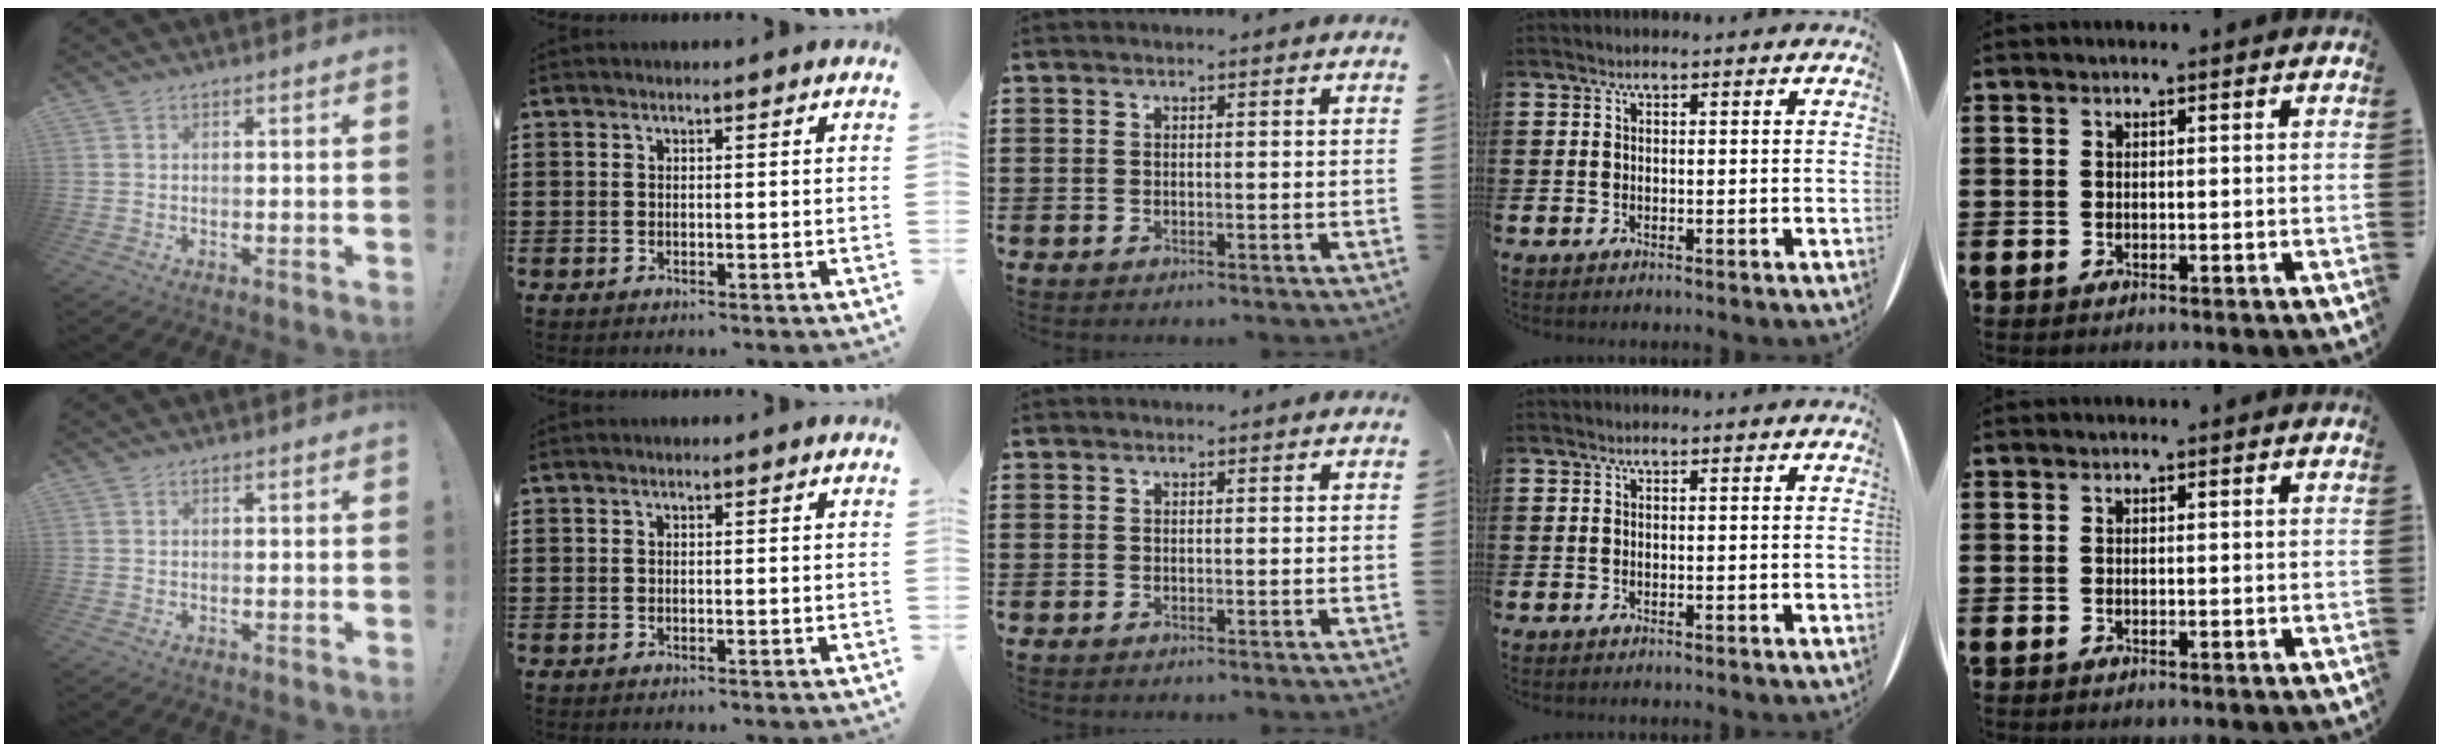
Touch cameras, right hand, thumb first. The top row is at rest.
{}